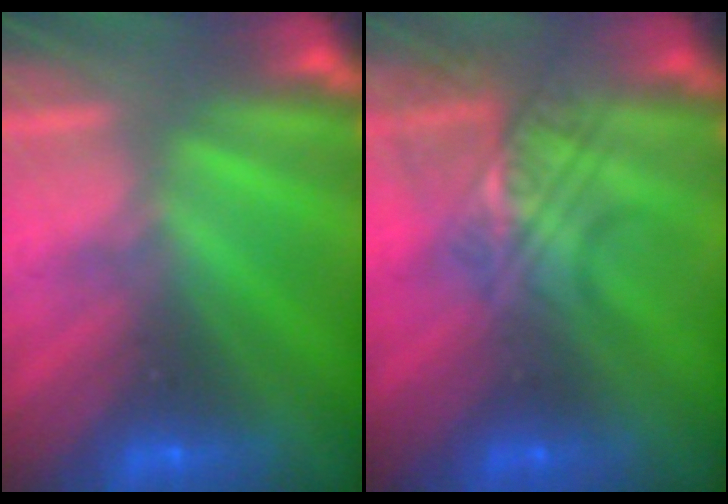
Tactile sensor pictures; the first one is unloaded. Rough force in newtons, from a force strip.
{"total": 2.5}